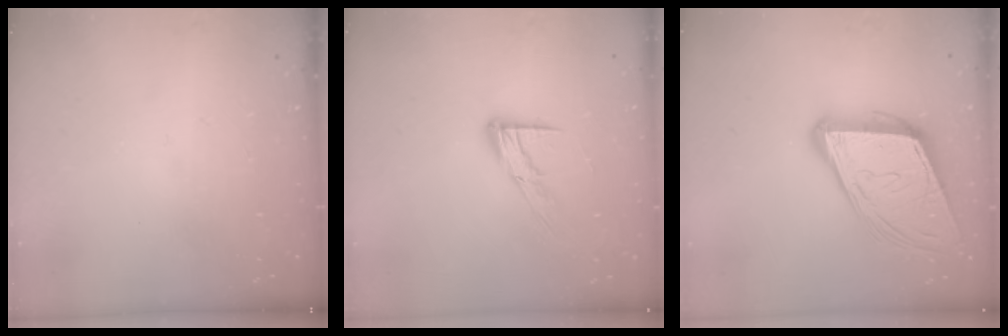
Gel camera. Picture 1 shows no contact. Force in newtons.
{"total": 10.7, "press": 10.6, "slide": 1.3}
{"total": 14.7, "press": 14.2, "slide": 3.9}